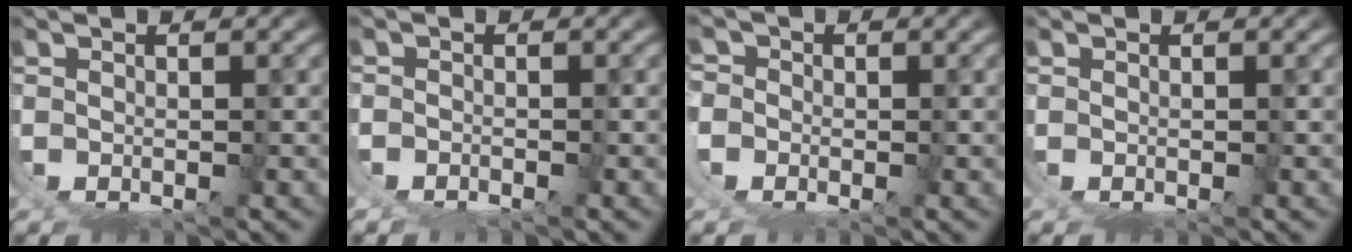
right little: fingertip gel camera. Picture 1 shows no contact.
{"total": 1.1, "force": [-0.8, -0.8, 0.0], "torque": [0.003, -0.004, -0.013]}
{"total": 1.1, "force": [-0.1, 0.8, 0.7], "torque": [-0.024, -0.004, -0.003]}
{"total": 0.0}